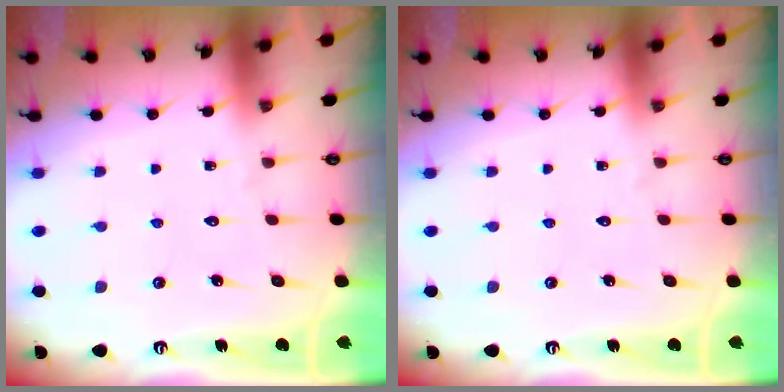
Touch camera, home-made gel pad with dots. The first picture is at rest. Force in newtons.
{"total": 0.0}